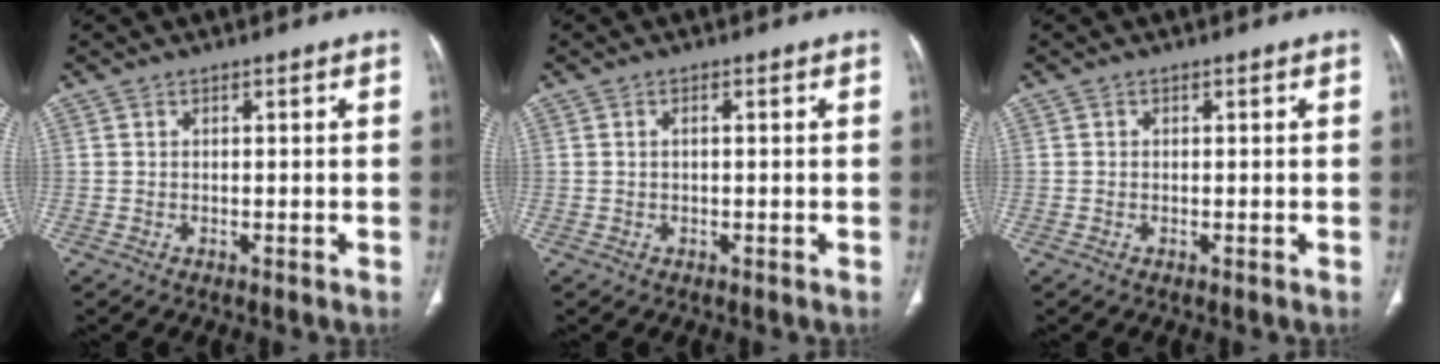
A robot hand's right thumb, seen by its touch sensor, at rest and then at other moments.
{"total": 0.8, "force": [0.1, 0.3, 0.7], "torque": [-0.016, 0.001, 0.001]}
{"total": 0.0}